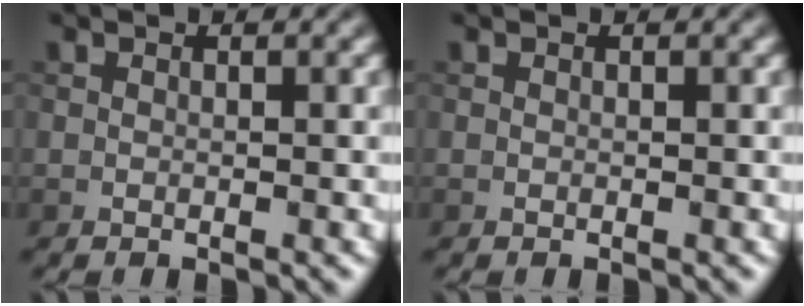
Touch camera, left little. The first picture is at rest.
{"total": 0.0}